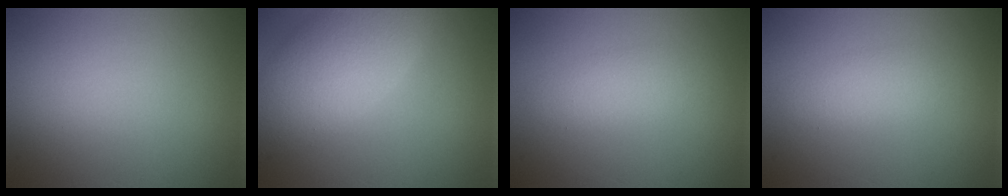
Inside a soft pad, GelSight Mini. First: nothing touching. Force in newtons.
{"total": 6.2, "press": 6.1, "slide": 0.7}
{"total": 2.3, "press": 2.3, "slide": 0.1}
{"total": 2.3, "press": 2.3, "slide": 0.1}